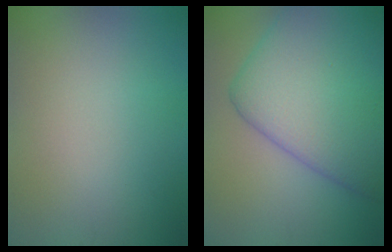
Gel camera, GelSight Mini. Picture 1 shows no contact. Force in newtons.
{"total": 11.1, "press": 11.1, "slide": 0.3}